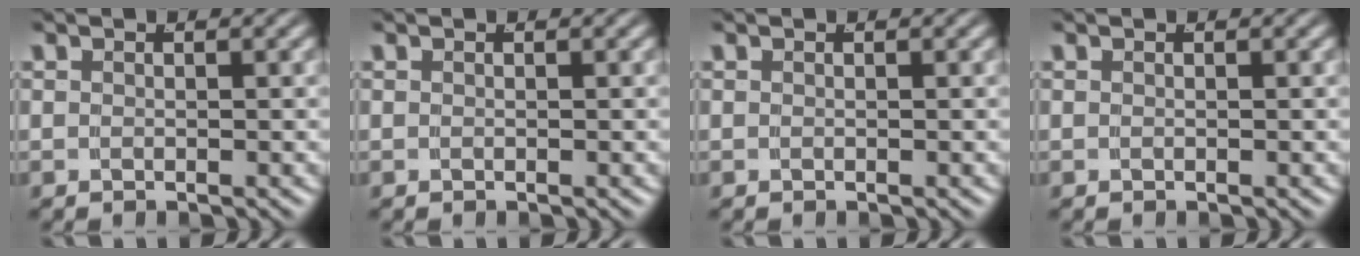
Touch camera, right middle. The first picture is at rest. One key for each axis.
{"total": 0.0}
{"total": 0.0}
{"total": 0.0}